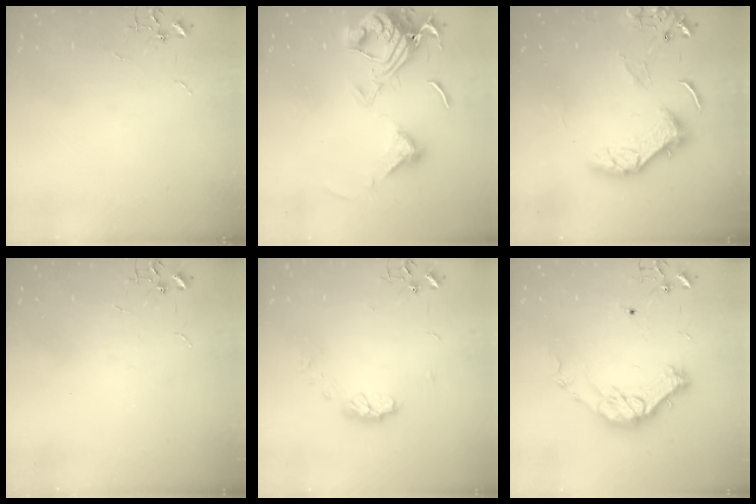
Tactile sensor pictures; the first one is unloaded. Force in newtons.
{"total": 15.4, "press": 15.3, "slide": 1.7}
{"total": 13.0, "press": 12.9, "slide": 1.1}
{"total": 0.0}
{"total": 7.3, "press": 7.3, "slide": 0.6}
{"total": 14.5, "press": 14.5, "slide": 1.1}